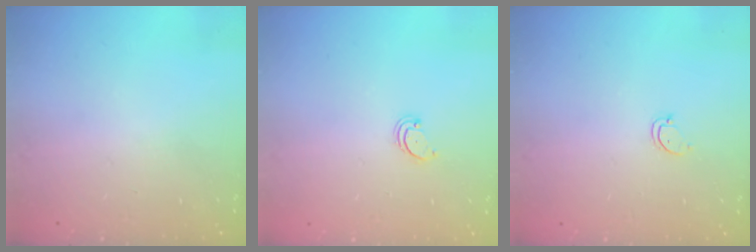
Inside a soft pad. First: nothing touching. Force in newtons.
{"total": 2.4, "press": 2.3, "slide": 0.5}
{"total": 2.5, "press": 2.5, "slide": 0.3}